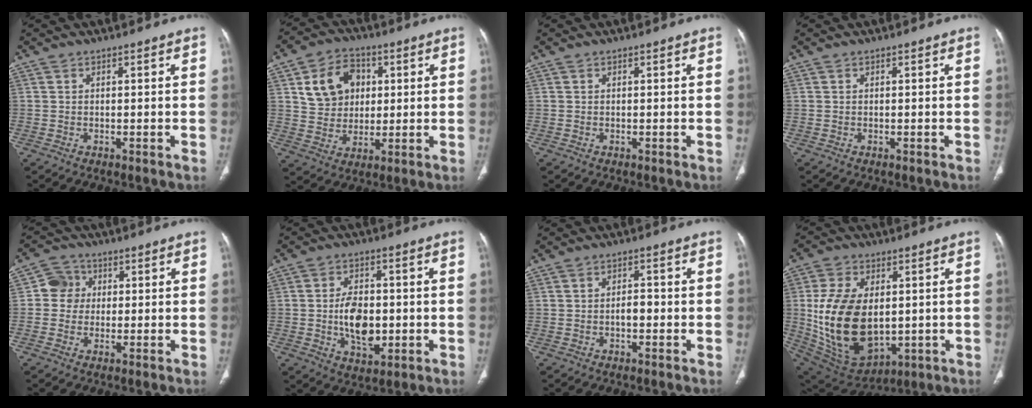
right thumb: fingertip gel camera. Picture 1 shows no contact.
{"total": 11.6, "force": [3.4, 9.3, 6.2], "torque": [-0.070, -0.001, 0.064]}
{"total": 0.0}
{"total": 0.0}
{"total": 5.0, "force": [0.5, 4.8, 1.2], "torque": [0.009, 0.009, 0.001]}
{"total": 9.5, "force": [-0.9, 5.8, 7.5], "torque": [-0.105, -0.002, -0.012]}
{"total": 2.4, "force": [-0.6, 1.4, 1.9], "torque": [-0.022, 0.011, -0.011]}
{"total": 20.7, "force": [0.1, 13.1, 16.1], "torque": [-0.292, -0.014, 0.032]}